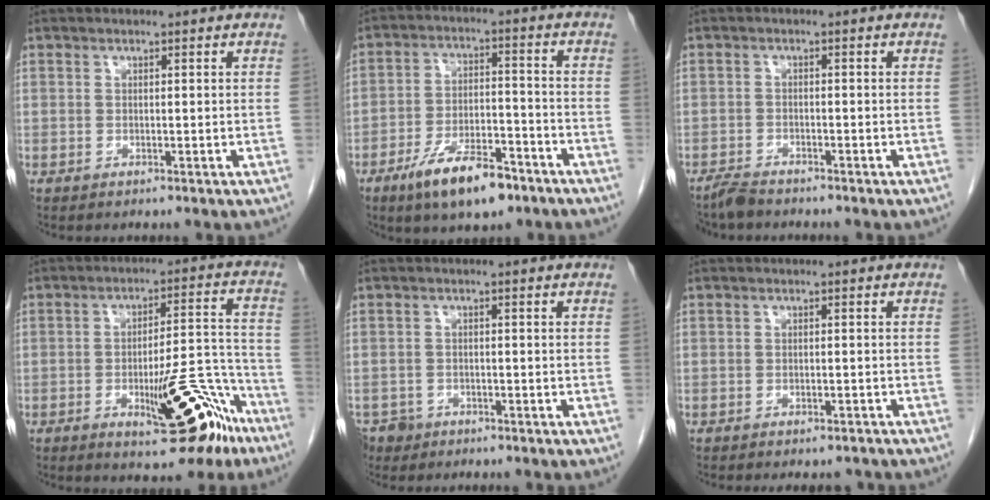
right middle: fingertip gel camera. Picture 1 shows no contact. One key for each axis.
{"total": 9.8, "fx": -6.5, "fy": 3.3, "fz": 6.5, "tx": -0.115, "ty": -0.001, "tz": -0.110}
{"total": 2.5, "fx": -2.4, "fy": 0.4, "fz": 0.4, "tx": -0.010, "ty": -0.008, "tz": -0.044}
{"total": 14.5, "fx": -8.1, "fy": 4.1, "fz": 11.4, "tx": -0.124, "ty": 0.023, "tz": -0.105}
{"total": 3.7, "fx": -2.7, "fy": 2.5, "fz": 0.4, "tx": -0.005, "ty": 0.003, "tz": -0.045}
{"total": 4.2, "fx": -3.8, "fy": 1.4, "fz": 1.1, "tx": -0.010, "ty": -0.002, "tz": -0.044}